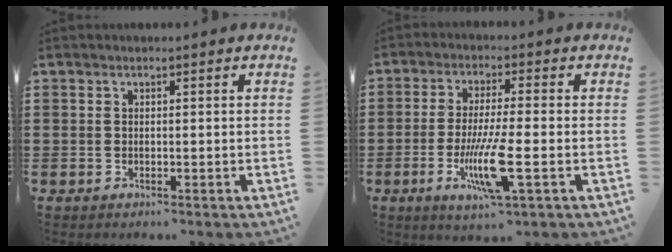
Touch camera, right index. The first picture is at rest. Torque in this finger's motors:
{"motor_torque": [2.14, 0.00, 0.82, 0.21]}